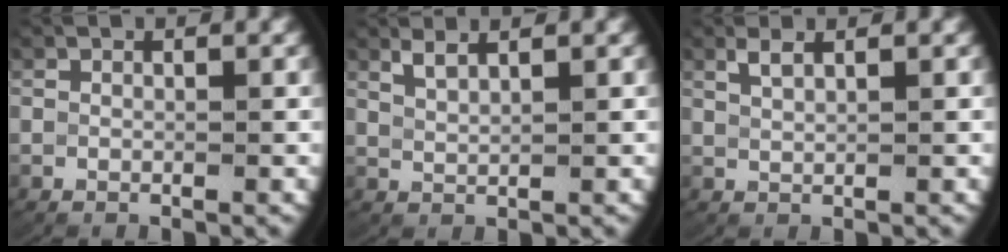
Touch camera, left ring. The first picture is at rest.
{"total": 2.0, "force": [1.7, 0.2, 1.0], "torque": [-0.027, -0.002, 0.038]}
{"total": 1.4, "force": [1.1, -0.1, 0.8], "torque": [-0.020, 0.001, 0.028]}